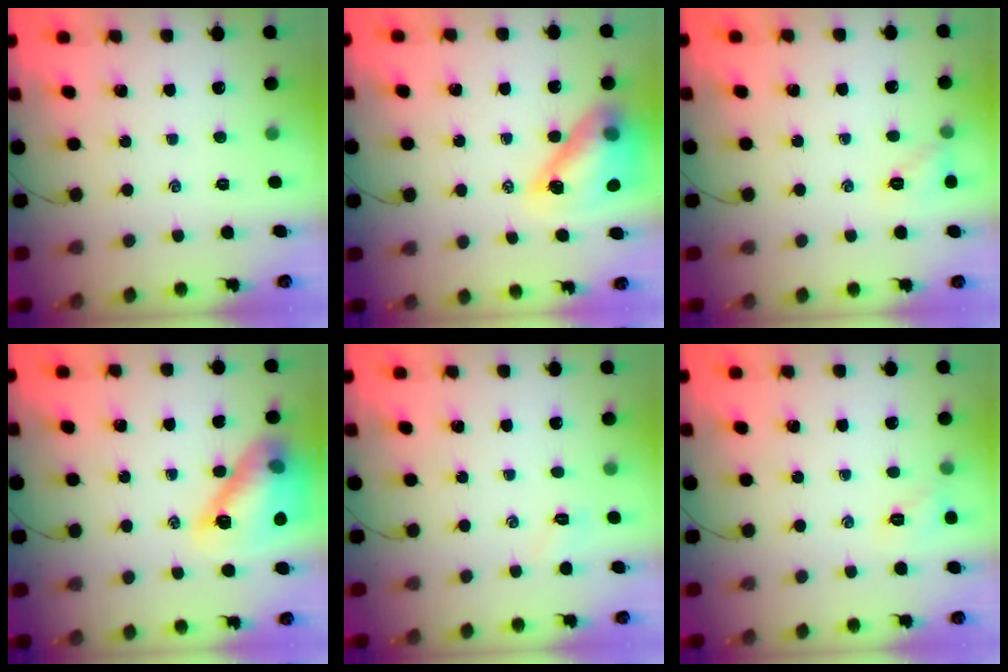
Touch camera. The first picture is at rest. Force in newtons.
{"total": 14.2, "press": 13.6, "slide": 3.9}
{"total": 6.2, "press": 6.0, "slide": 1.7}
{"total": 15.3, "press": 15.2, "slide": 1.8}
{"total": 2.9, "press": 2.8, "slide": 0.8}
{"total": 6.6, "press": 6.3, "slide": 1.8}